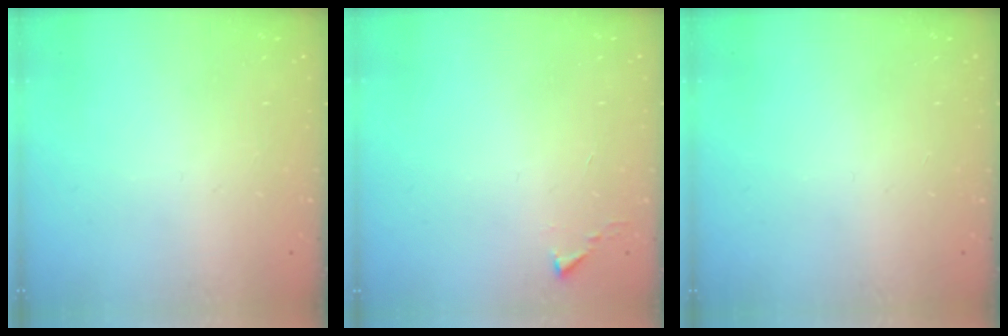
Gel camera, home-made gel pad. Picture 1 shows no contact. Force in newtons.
{"total": 1.1, "press": 1.1, "slide": 0.1}
{"total": 0.0}